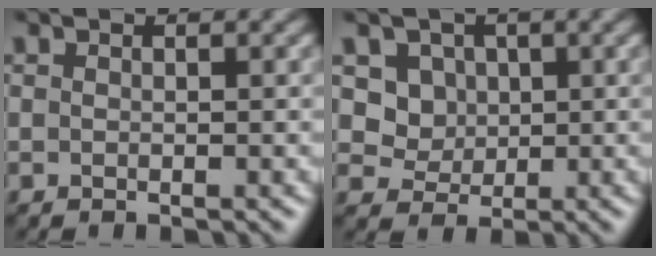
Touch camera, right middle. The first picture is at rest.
{"total": 2.8, "force": [1.0, 2.5, 0.7], "torque": [-0.023, -0.013, 0.042]}